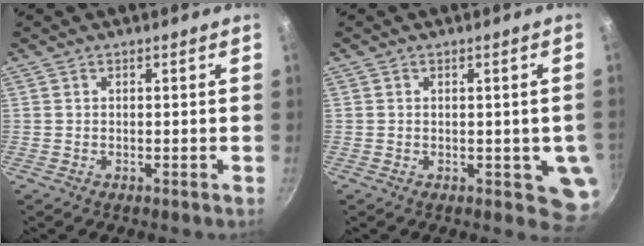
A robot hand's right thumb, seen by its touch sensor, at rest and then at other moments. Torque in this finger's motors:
{"motor_torque": [1.51, 1.36, 0.50, -0.57, 0.23]}